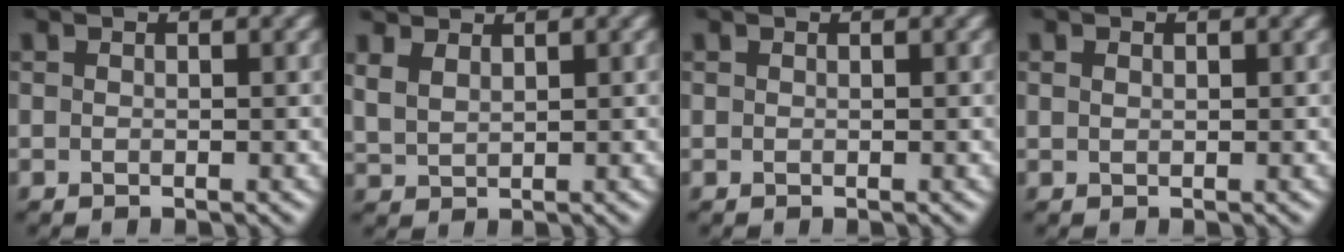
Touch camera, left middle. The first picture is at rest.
{"total": 2.7, "force": [2.2, 1.1, 1.2], "torque": [-0.027, 0.007, 0.044]}
{"total": 0.0}
{"total": 0.5, "force": [0.3, 0.3, 0.2], "torque": [-0.006, 0.000, 0.007]}